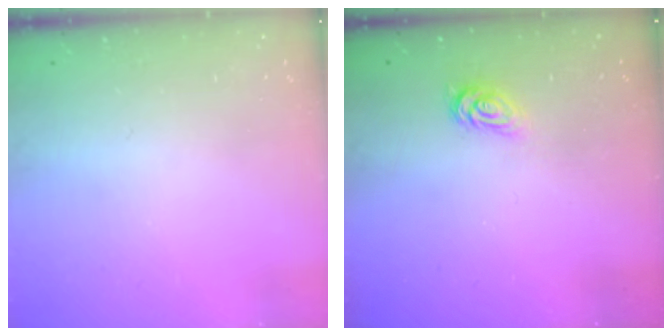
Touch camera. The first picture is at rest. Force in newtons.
{"total": 2.5, "press": 2.5, "slide": 0.4}